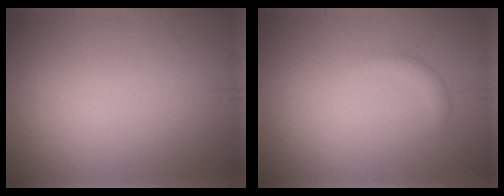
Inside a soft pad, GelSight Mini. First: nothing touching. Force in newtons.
{"total": 1.1, "press": 1.1, "slide": 0.1}